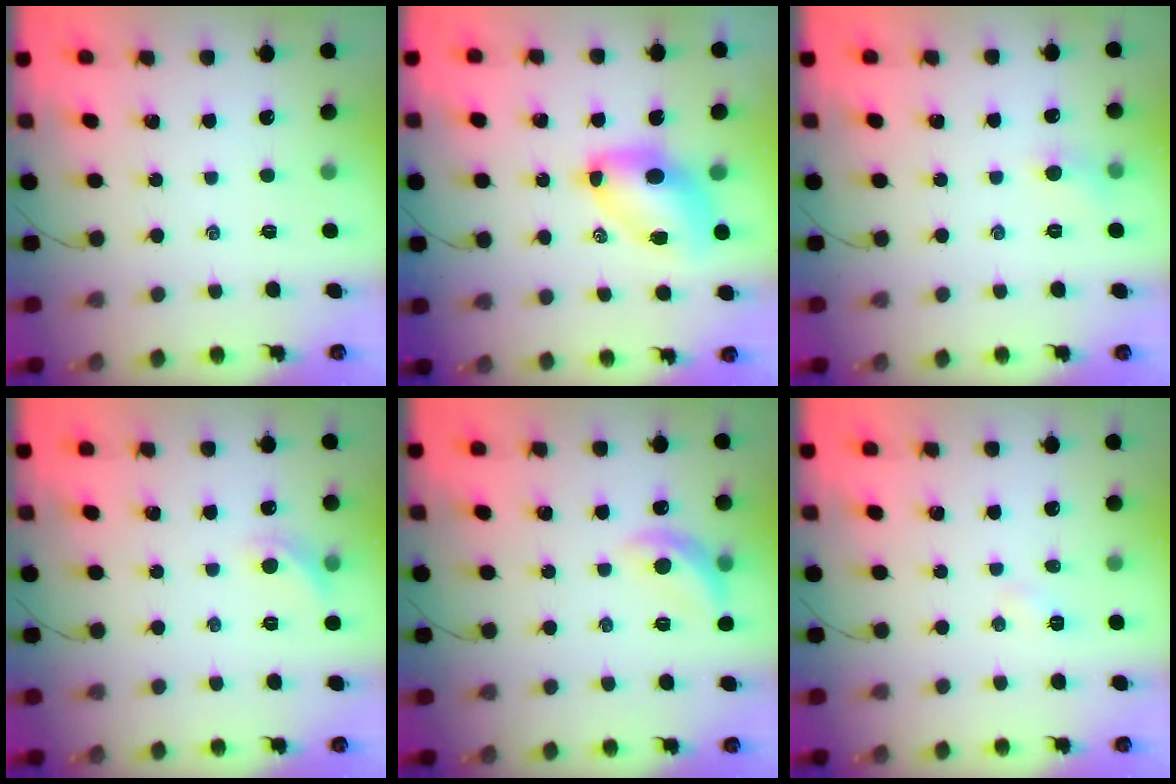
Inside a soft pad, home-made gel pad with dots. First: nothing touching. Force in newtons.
{"total": 8.9, "press": 8.6, "slide": 2.2}
{"total": 4.2, "press": 3.9, "slide": 1.4}
{"total": 6.4, "press": 6.3, "slide": 1.4}
{"total": 9.9, "press": 9.8, "slide": 1.1}
{"total": 2.4, "press": 2.3, "slide": 0.8}